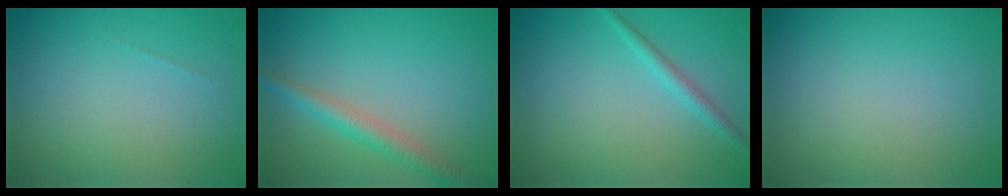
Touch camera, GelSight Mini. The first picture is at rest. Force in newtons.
{"total": 3.0, "press": 3.0, "slide": 0.1}
{"total": 1.6, "press": 1.6, "slide": 0.1}
{"total": 0.0}